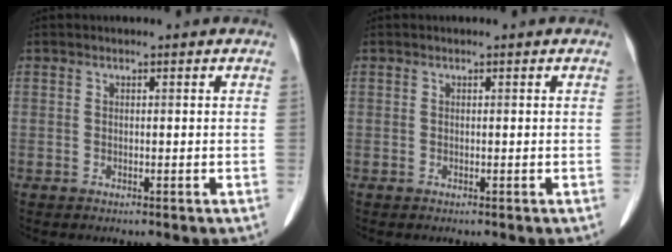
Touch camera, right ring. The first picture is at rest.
{"total": 0.0}